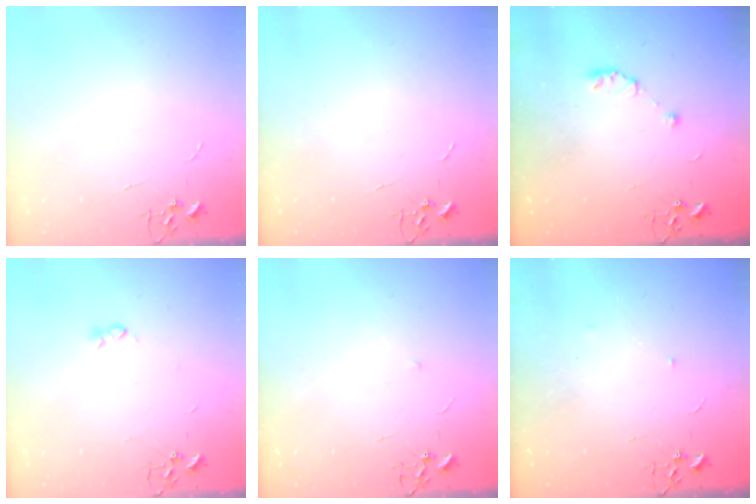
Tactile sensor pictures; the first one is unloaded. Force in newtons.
{"total": 0.0}
{"total": 6.0, "press": 6.0, "slide": 0.6}
{"total": 2.6, "press": 2.5, "slide": 0.5}
{"total": 4.5, "press": 4.0, "slide": 2.2}
{"total": 3.1, "press": 3.0, "slide": 0.6}